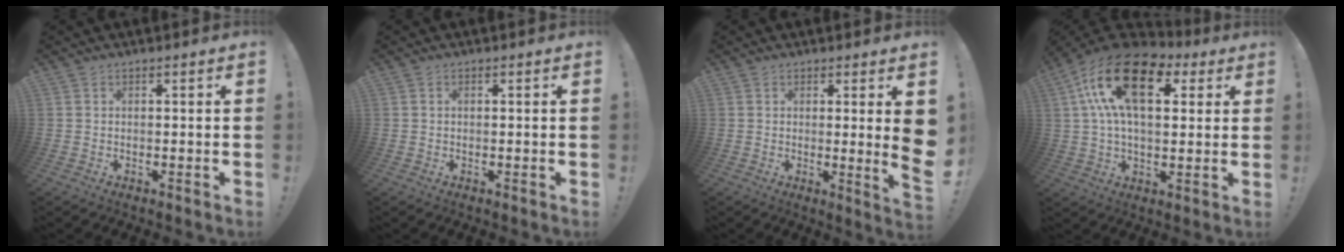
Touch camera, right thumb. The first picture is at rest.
{"total": 0.0}
{"total": 6.6, "force": [1.2, -0.6, 6.4], "torque": [-0.078, -0.032, 0.018]}
{"total": 21.7, "force": [7.3, 11.5, 16.8], "torque": [-0.302, -0.020, 0.122]}